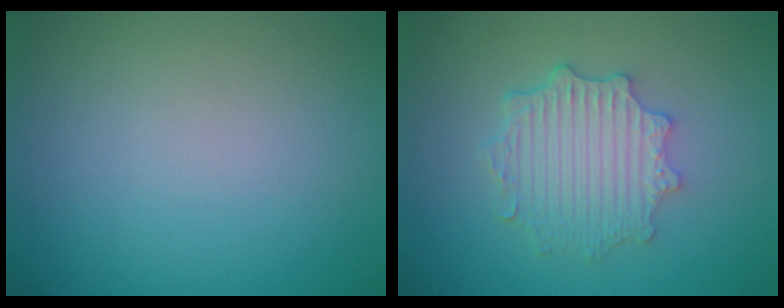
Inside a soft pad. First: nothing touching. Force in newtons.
{"total": 4.5, "press": 3.6, "slide": 2.8}